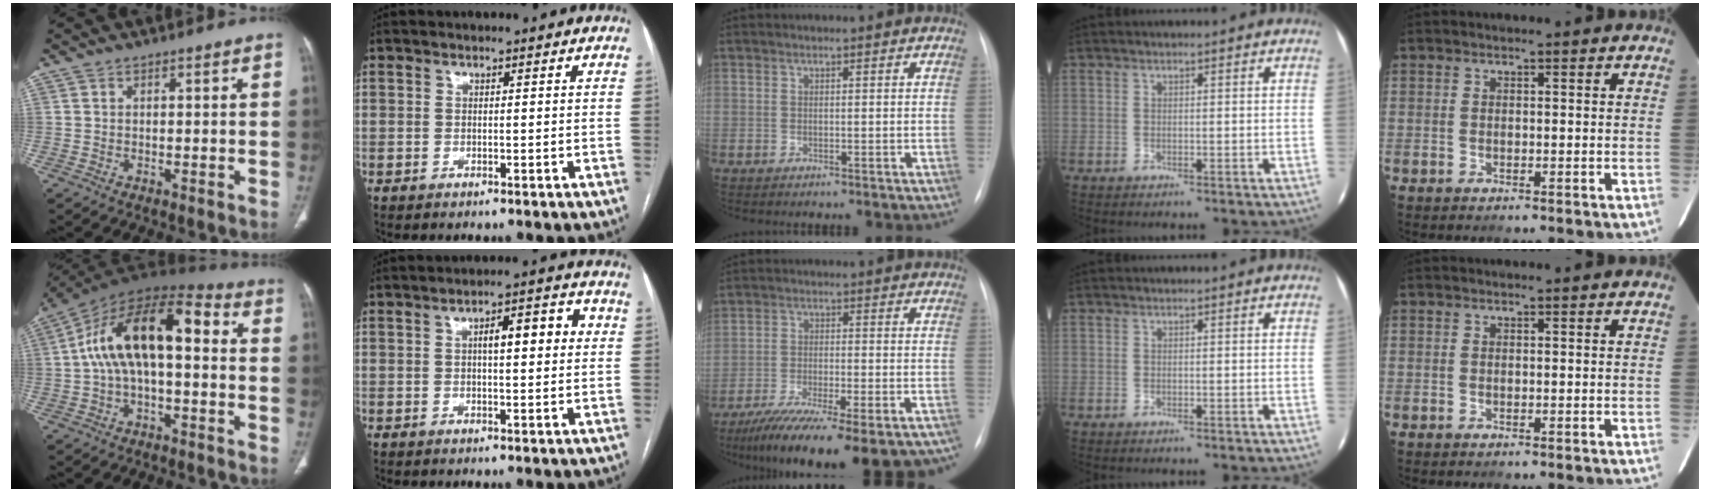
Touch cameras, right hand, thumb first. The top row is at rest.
{"thumb": {"total": 17.0, "force": [1.1, 8.2, 14.8], "torque": [-0.253, 0.055, 0.008]}, "index": {"total": 6.8, "force": [1.4, 1.8, 6.4], "torque": [-0.093, 0.021, 0.018]}, "middle": {"total": 22.7, "force": [-18.4, 4.4, 12.6], "torque": [-0.149, -0.020, -0.257]}}